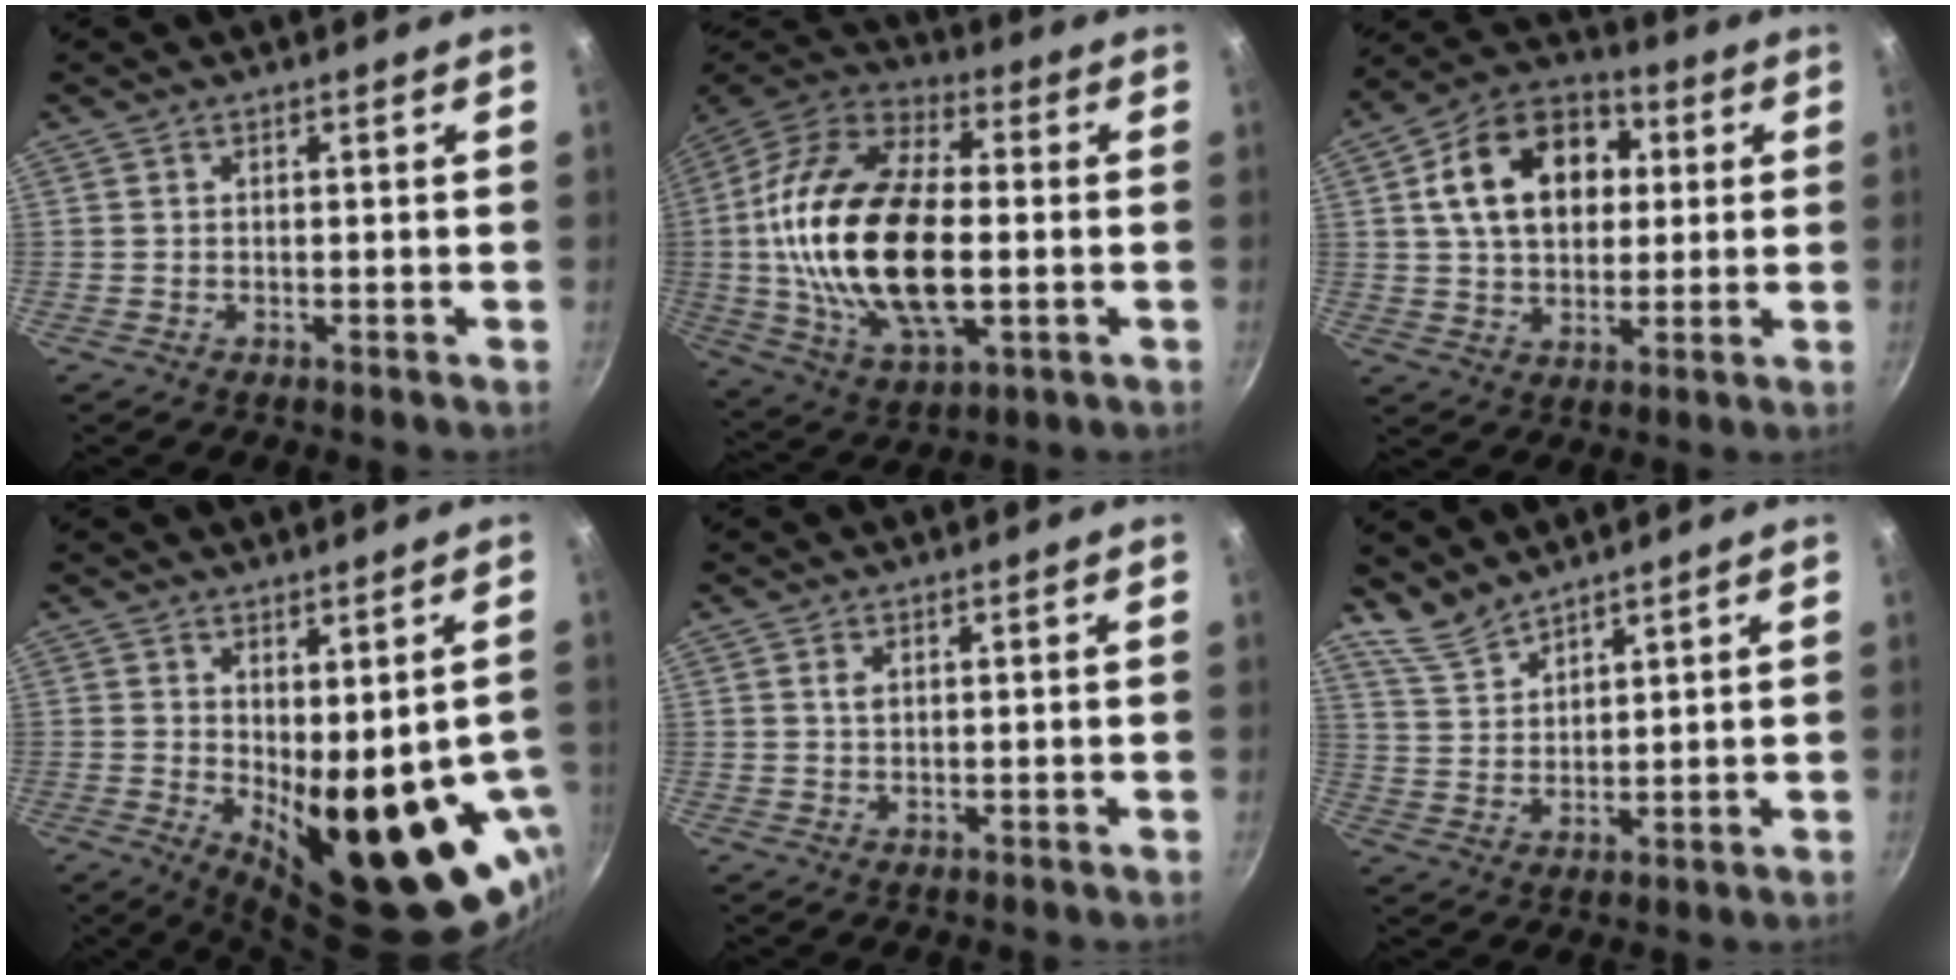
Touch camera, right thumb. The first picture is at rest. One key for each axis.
{"total": 27.1, "fx": -0.9, "fy": 14.4, "fz": 23.0, "tx": -0.444, "ty": 0.017, "tz": -0.020}
{"total": 17.9, "fx": 3.9, "fy": 12.8, "fz": 11.8, "tx": -0.165, "ty": 0.020, "tz": 0.053}
{"total": 20.8, "fx": -3.7, "fy": 8.7, "fz": 18.5, "tx": -0.202, "ty": -0.035, "tz": -0.022}
{"total": 1.2, "fx": 0.5, "fy": 0.8, "fz": 0.8, "tx": -0.013, "ty": 0.001, "tz": 0.009}
{"total": 5.7, "fx": 5.3, "fy": 1.6, "fz": 1.4, "tx": -0.022, "ty": -0.026, "tz": 0.117}